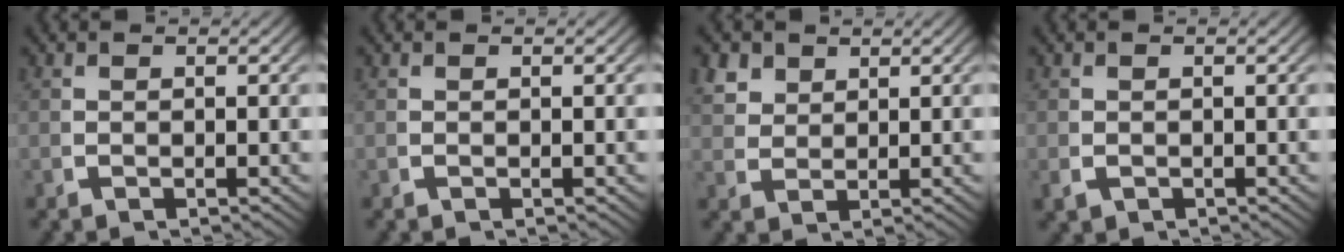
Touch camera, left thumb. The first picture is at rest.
{"total": 0.0}
{"total": 3.4, "force": [2.4, 2.1, 1.4], "torque": [-0.030, -0.003, 0.054]}
{"total": 1.0, "force": [-0.3, 0.8, 0.4], "torque": [-0.015, -0.010, 0.003]}